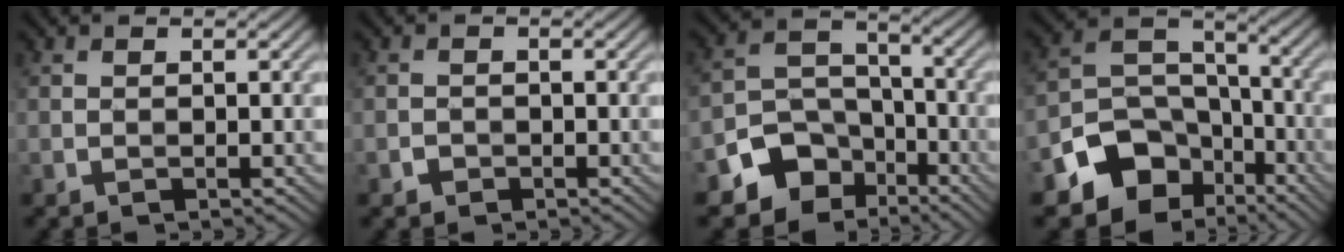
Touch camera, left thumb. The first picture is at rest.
{"total": 1.1, "force": [-0.7, 0.8, 0.3], "torque": [-0.003, -0.001, -0.013]}
{"total": 8.8, "force": [-5.5, 6.2, 3.0], "torque": [-0.057, -0.013, -0.110]}
{"total": 10.8, "force": [-6.3, 7.6, 4.5], "torque": [-0.081, -0.014, -0.119]}